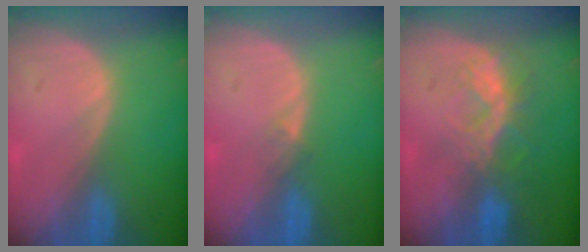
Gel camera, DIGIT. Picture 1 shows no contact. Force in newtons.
{"total": 1.2, "press": 0.9, "slide": 0.9}
{"total": 6.5, "press": 5.9, "slide": 2.7}